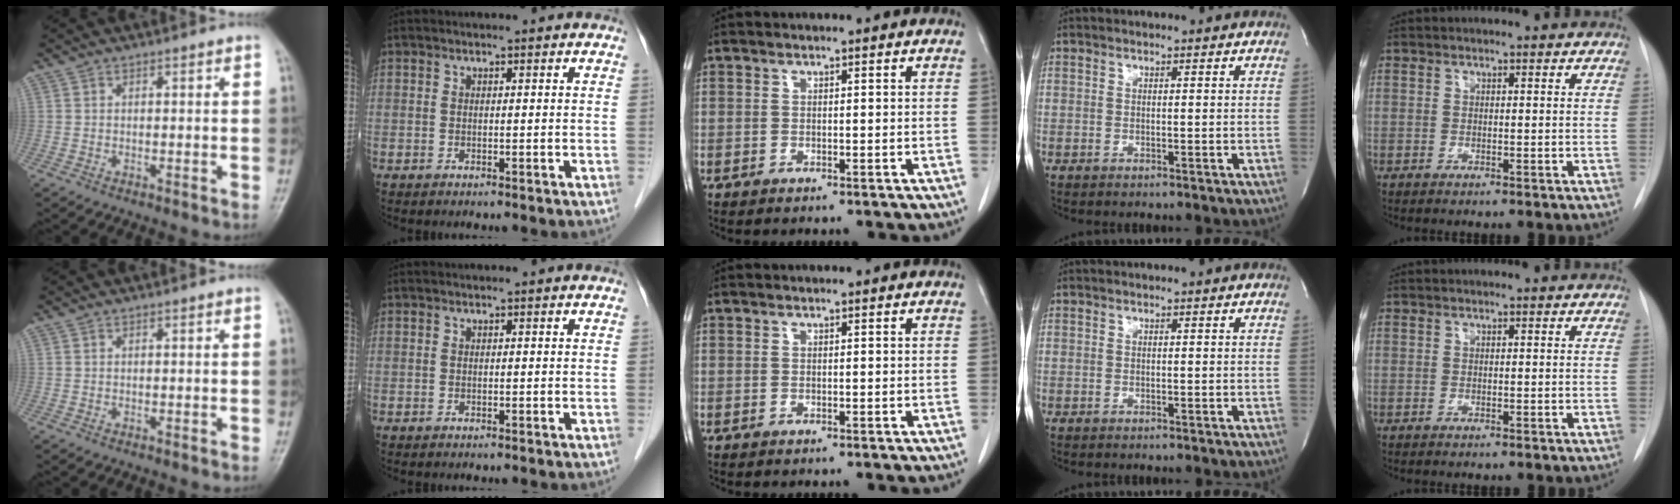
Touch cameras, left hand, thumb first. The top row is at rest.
{}